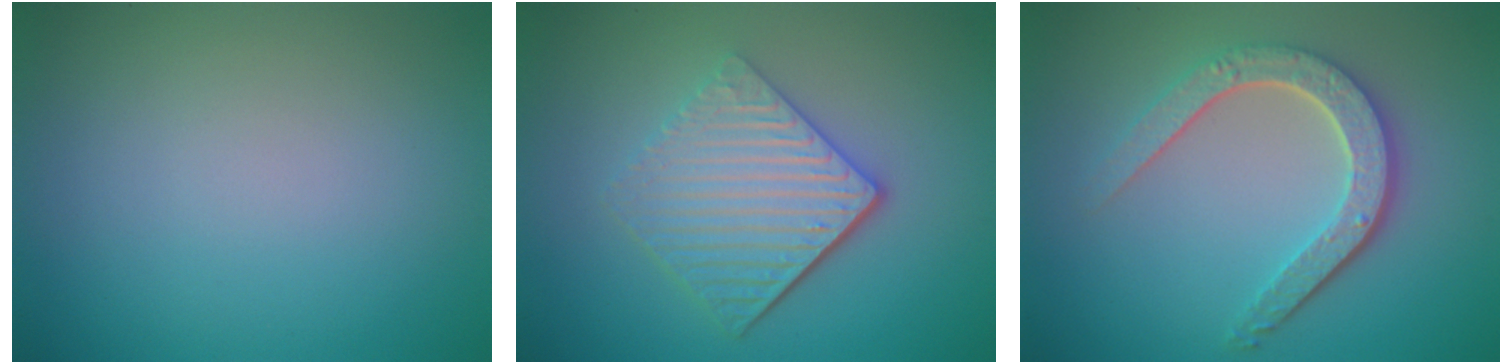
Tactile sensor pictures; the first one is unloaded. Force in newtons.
{"total": 5.5, "press": 3.9, "slide": 3.8}
{"total": 4.7, "press": 3.7, "slide": 2.9}